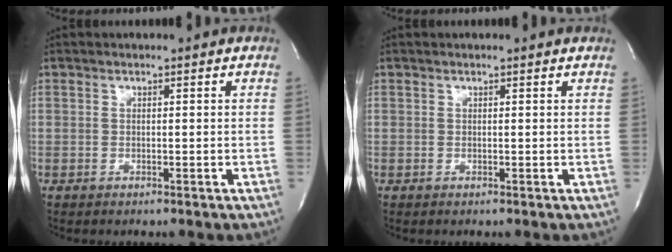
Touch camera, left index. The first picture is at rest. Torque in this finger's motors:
{"motor_torque": [0.25, -0.11, -0.03, -0.01]}